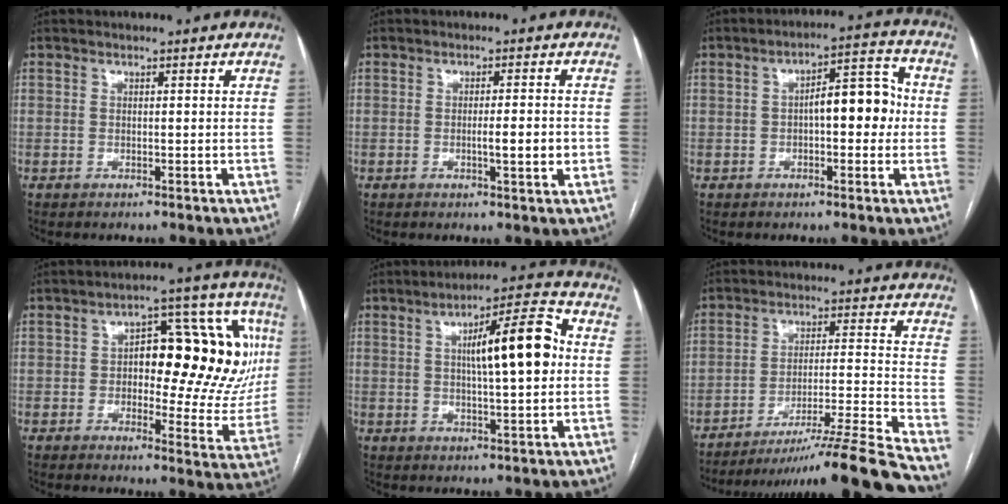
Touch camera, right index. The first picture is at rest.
{"total": 4.1, "force": [-0.8, 0.3, 4.0], "torque": [-0.064, -0.004, -0.011]}
{"total": 8.4, "force": [-0.2, 2.9, 7.8], "torque": [-0.110, 0.033, -0.003]}
{"total": 20.2, "force": [3.3, 8.2, 18.2], "torque": [-0.225, 0.037, 0.046]}
{"total": 12.3, "force": [1.7, 2.0, 12.0], "torque": [-0.183, 0.026, 0.023]}
{"total": 20.4, "force": [-17.9, -3.9, 9.1], "torque": [-0.108, -0.016, -0.276]}